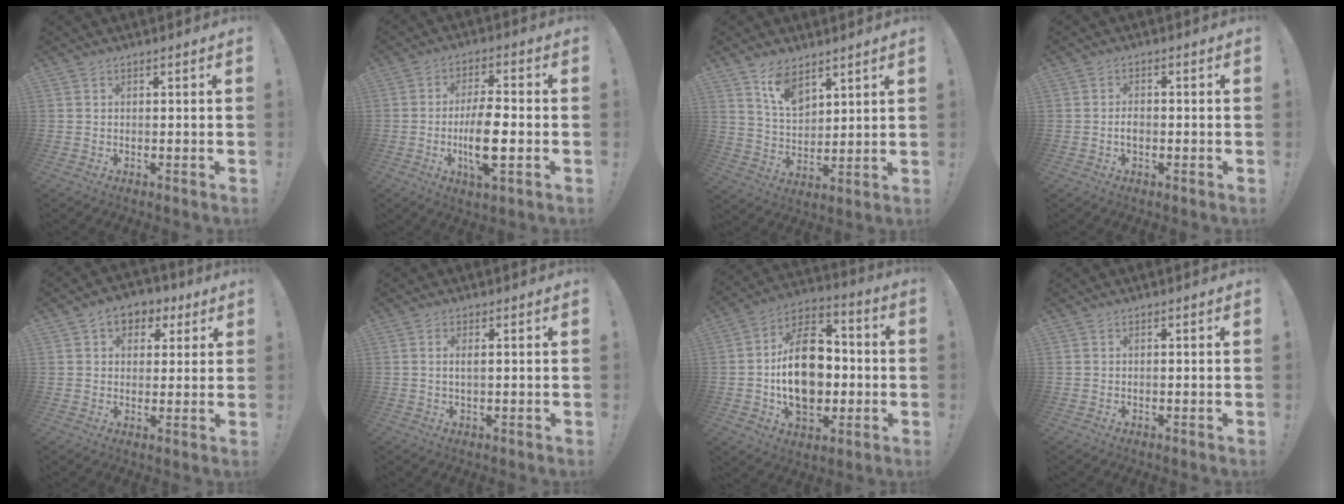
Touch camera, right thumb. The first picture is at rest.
{"total": 11.2, "force": [-2.5, 3.4, 10.4], "torque": [-0.197, -0.001, -0.051]}
{"total": 9.9, "force": [7.1, 5.0, 4.6], "torque": [-0.091, -0.038, 0.137]}
{"total": 2.3, "force": [-0.7, 1.4, 1.7], "torque": [-0.029, 0.008, -0.012]}
{"total": 7.1, "force": [2.6, 5.6, 3.4], "torque": [-0.046, -0.002, 0.050]}
{"total": 2.0, "force": [0.4, 0.5, 1.9], "torque": [-0.027, -0.001, 0.004]}
{"total": 21.3, "force": [-1.6, 14.4, 15.5], "torque": [-0.258, 0.016, -0.020]}
{"total": 0.0}